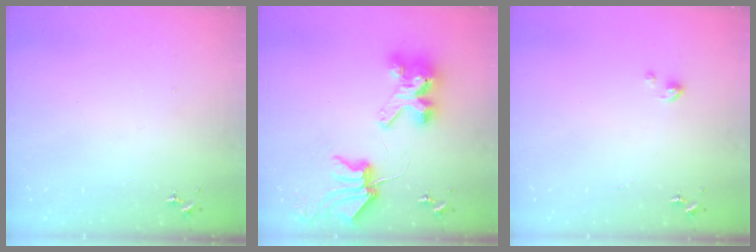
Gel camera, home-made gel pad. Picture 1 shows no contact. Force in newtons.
{"total": 11.2, "press": 11.1, "slide": 1.4}
{"total": 1.4, "press": 1.4, "slide": 0.1}